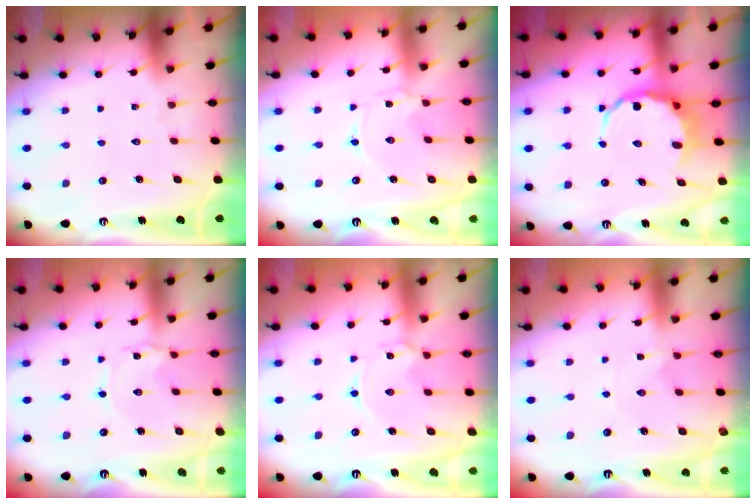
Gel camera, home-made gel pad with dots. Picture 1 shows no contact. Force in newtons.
{"total": 0.0}
{"total": 6.2, "press": 6.0, "slide": 1.7}
{"total": 1.2, "press": 1.1, "slide": 0.2}
{"total": 1.7, "press": 1.7, "slide": 0.3}
{"total": 0.0}